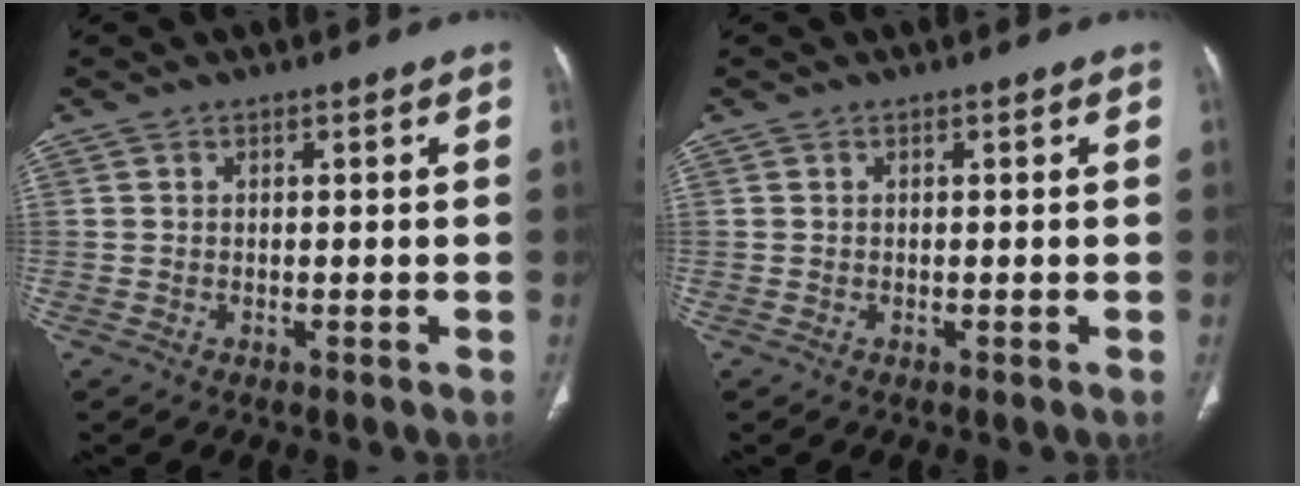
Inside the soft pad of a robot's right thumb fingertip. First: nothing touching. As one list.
[{"total": 0.0}]